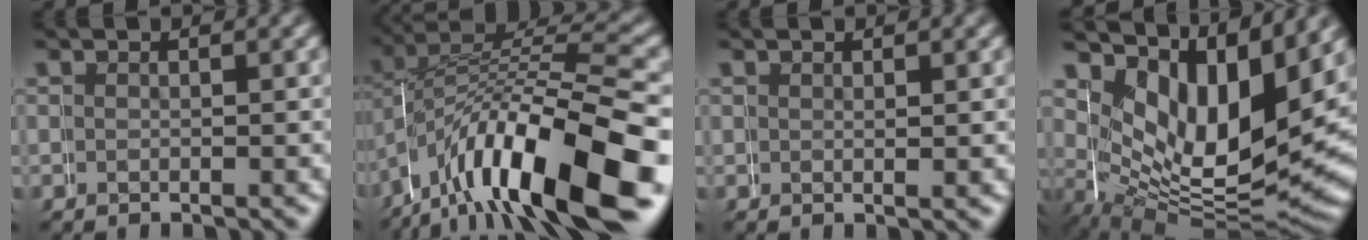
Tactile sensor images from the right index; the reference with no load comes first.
{"total": 11.8, "force": [-3.6, 5.7, 9.7], "torque": [-0.174, -0.025, -0.040]}
{"total": 0.9, "force": [0.4, 0.0, 0.8], "torque": [-0.013, -0.002, 0.009]}
{"total": 12.0, "force": [2.4, 6.7, 9.7], "torque": [-0.177, -0.044, 0.061]}